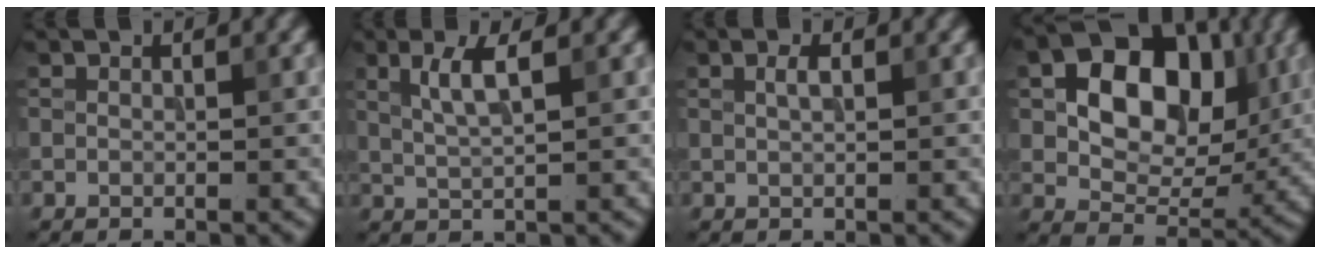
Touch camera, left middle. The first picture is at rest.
{"total": 3.0, "force": [1.1, 0.7, 2.6], "torque": [-0.052, -0.001, 0.024]}
{"total": 1.0, "force": [0.4, 0.3, 0.9], "torque": [-0.018, 0.003, 0.008]}
{"total": 10.9, "force": [2.3, 7.4, 7.6], "torque": [-0.118, 0.005, 0.027]}